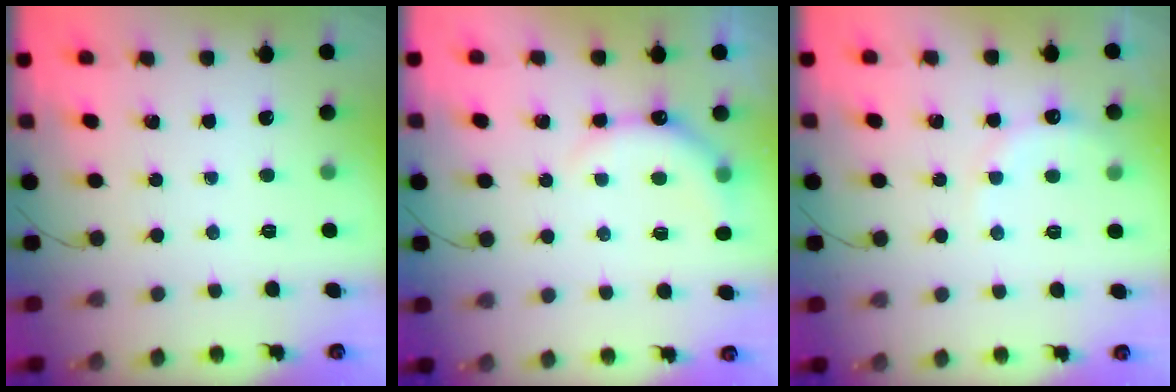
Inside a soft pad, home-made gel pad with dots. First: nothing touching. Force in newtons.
{"total": 6.4, "press": 6.4, "slide": 0.4}
{"total": 7.3, "press": 7.1, "slide": 1.5}